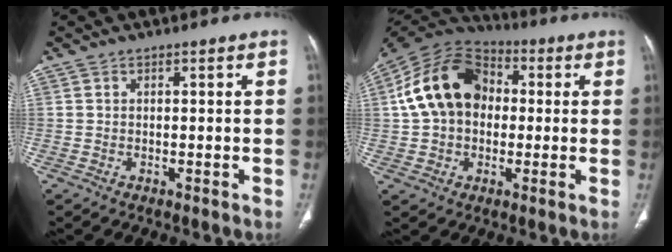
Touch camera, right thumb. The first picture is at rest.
{"total": 16.8, "force": [1.5, 12.5, 11.1], "torque": [-0.182, 0.034, 0.017]}